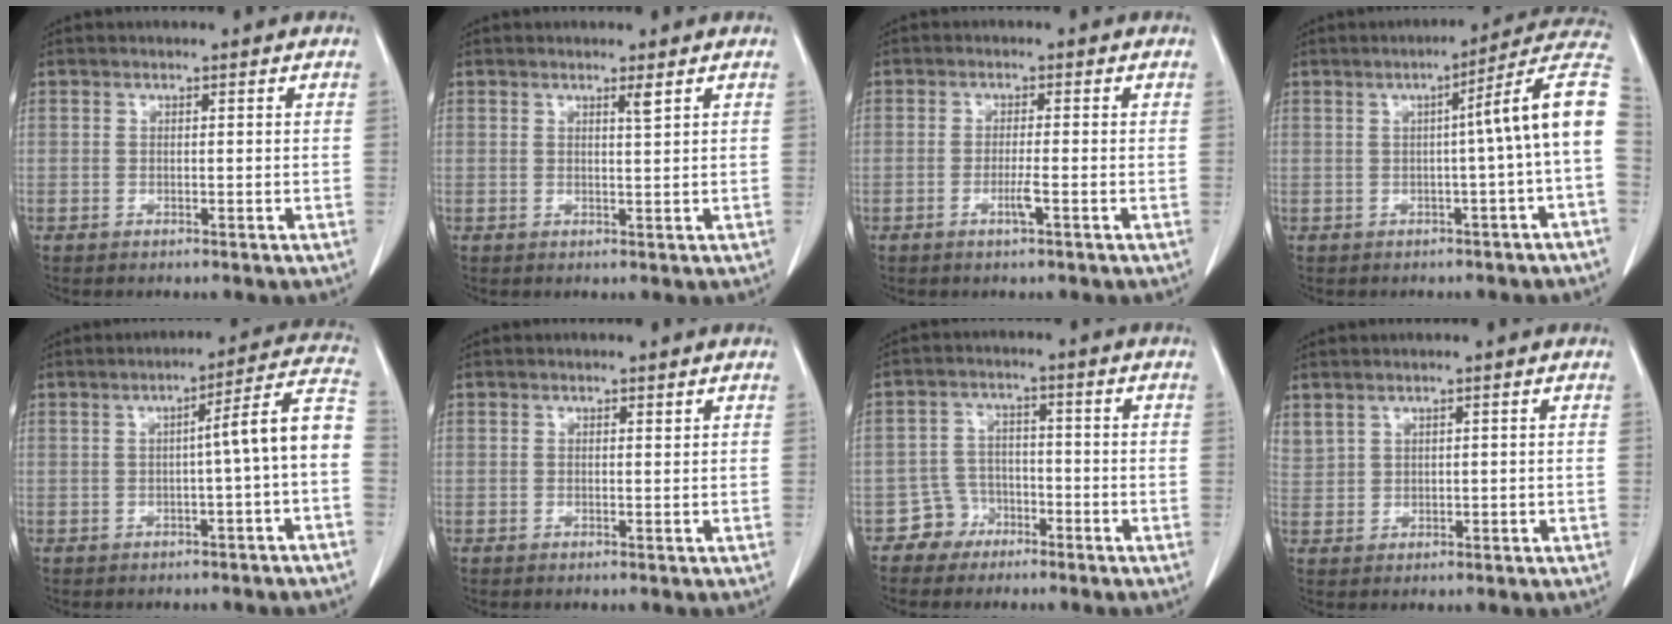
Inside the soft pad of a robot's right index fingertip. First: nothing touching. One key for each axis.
{"total": 1.1, "fx": 0.7, "fy": -0.3, "fz": 0.8, "tx": -0.020, "ty": -0.008, "tz": 0.014}
{"total": 2.3, "fx": -1.0, "fy": -0.2, "fz": 2.0, "tx": -0.040, "ty": -0.003, "tz": -0.020}
{"total": 10.0, "fx": 0.0, "fy": -1.5, "fz": 9.9, "tx": -0.117, "ty": 0.025, "tz": -0.008}
{"total": 8.0, "fx": -1.2, "fy": -0.7, "fz": 7.9, "tx": -0.097, "ty": 0.023, "tz": -0.021}
{"total": 0.0}
{"total": 4.4, "fx": -2.7, "fy": 3.5, "fz": -0.4, "tx": 0.010, "ty": 0.015, "tz": -0.046}
{"total": 2.7, "fx": 2.0, "fy": 1.6, "fz": 1.0, "tx": -0.032, "ty": 0.013, "tz": 0.058}